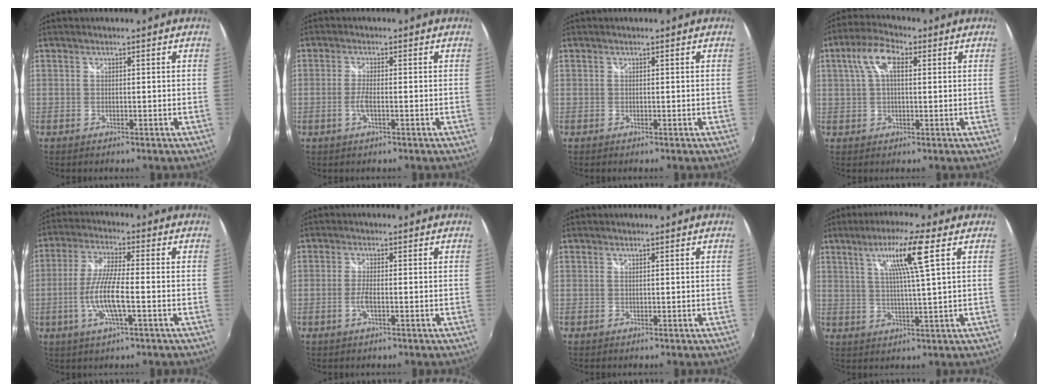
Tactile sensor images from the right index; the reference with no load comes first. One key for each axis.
{"total": 2.7, "fx": -0.9, "fy": 0.3, "fz": 2.5, "tx": -0.055, "ty": -0.003, "tz": -0.018}
{"total": 0.0}
{"total": 7.3, "fx": 2.1, "fy": 3.4, "fz": 6.2, "tx": -0.122, "ty": 0.021, "tz": 0.038}
{"total": 9.4, "fx": -2.5, "fy": 1.3, "fz": 8.9, "tx": -0.184, "ty": -0.007, "tz": -0.050}
{"total": 2.7, "fx": -0.9, "fy": 0.4, "fz": 2.5, "tx": -0.054, "ty": -0.003, "tz": -0.018}
{"total": 0.0}
{"total": 9.1, "fx": 3.8, "fy": -0.7, "fz": 8.2, "tx": -0.141, "ty": 0.007, "tz": 0.067}